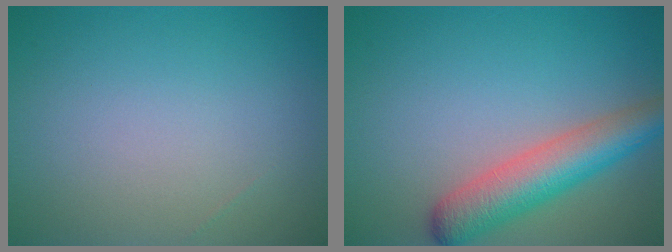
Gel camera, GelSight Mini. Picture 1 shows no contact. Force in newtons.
{"total": 5.7, "press": 5.7, "slide": 0.2}